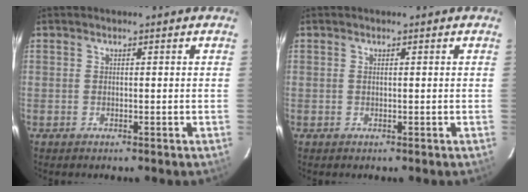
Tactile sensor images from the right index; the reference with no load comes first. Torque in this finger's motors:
{"motor_torque": [-0.15, 0.05, -0.03, -0.01]}